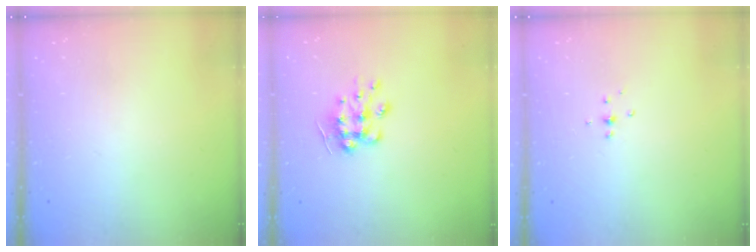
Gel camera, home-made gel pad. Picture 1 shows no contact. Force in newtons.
{"total": 9.5, "press": 9.5, "slide": 0.7}
{"total": 2.8, "press": 2.7, "slide": 0.7}